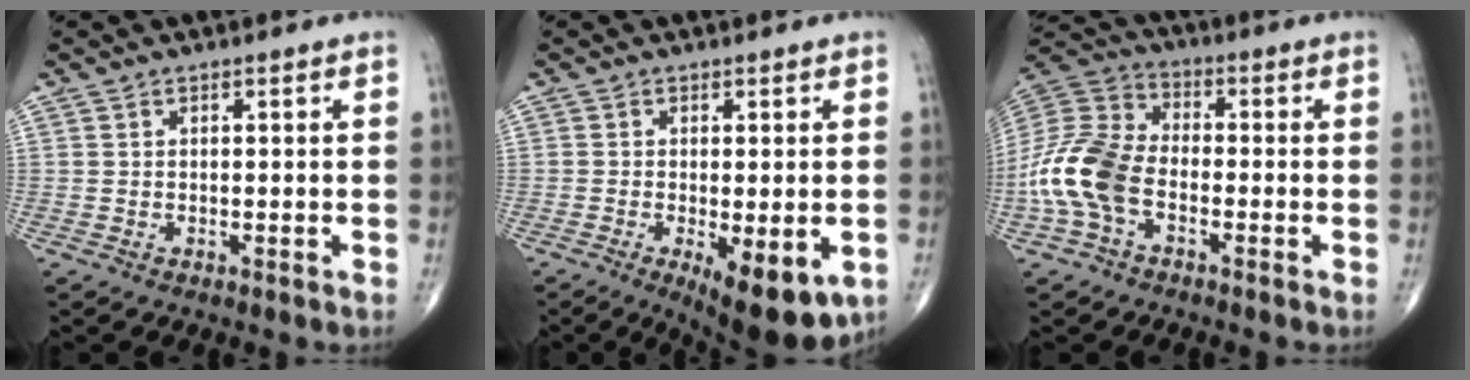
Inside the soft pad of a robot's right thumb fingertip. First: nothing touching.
{"total": 11.2, "force": [-4.3, 4.3, 9.5], "torque": [-0.128, -0.016, -0.055]}
{"total": 13.9, "force": [-4.0, 8.7, 10.1], "torque": [-0.214, 0.033, -0.087]}